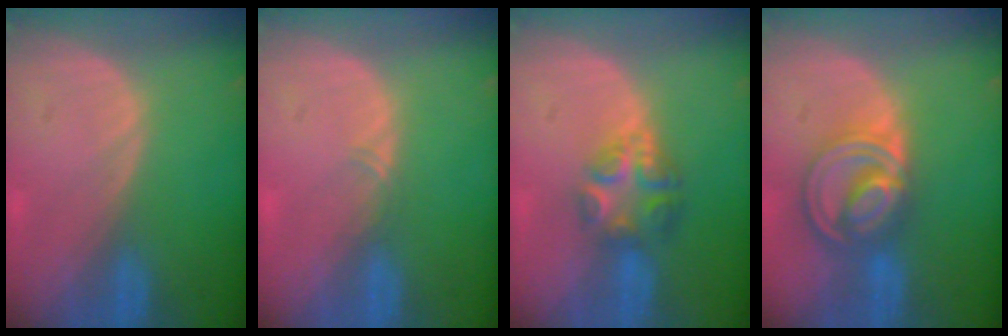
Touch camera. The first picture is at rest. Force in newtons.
{"total": 0.8, "press": 0.7, "slide": 0.4}
{"total": 6.2, "press": 5.4, "slide": 2.9}
{"total": 8.7, "press": 7.4, "slide": 4.6}